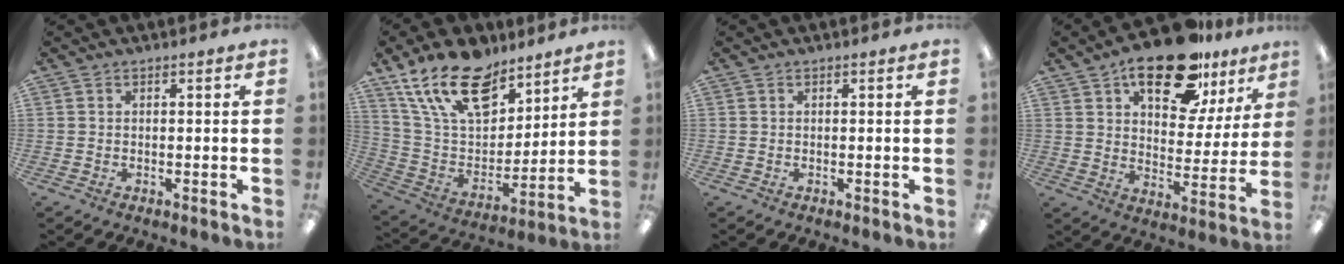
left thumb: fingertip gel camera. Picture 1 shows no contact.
{"total": 20.5, "force": [13.5, 10.7, 11.0], "torque": [-0.204, -0.066, 0.249]}
{"total": 0.0}
{"total": 20.4, "force": [13.7, 9.3, 11.9], "torque": [-0.172, -0.071, 0.228]}